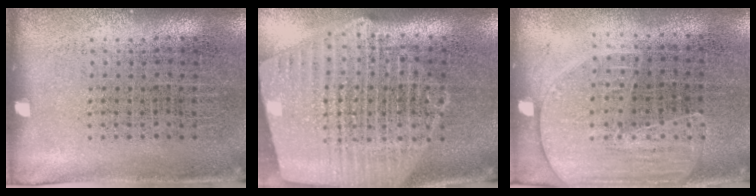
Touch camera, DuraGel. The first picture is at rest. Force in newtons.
{"total": 2.4, "press": 2.2, "slide": 1.1}
{"total": 1.8, "press": 1.5, "slide": 0.9}